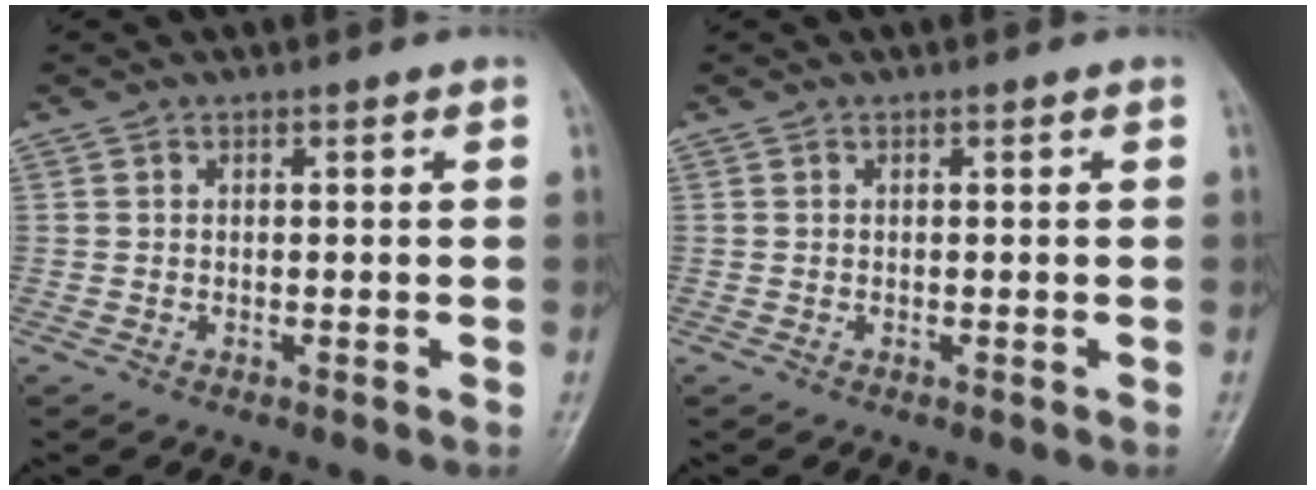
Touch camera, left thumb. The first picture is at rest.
{"total": 0.0}